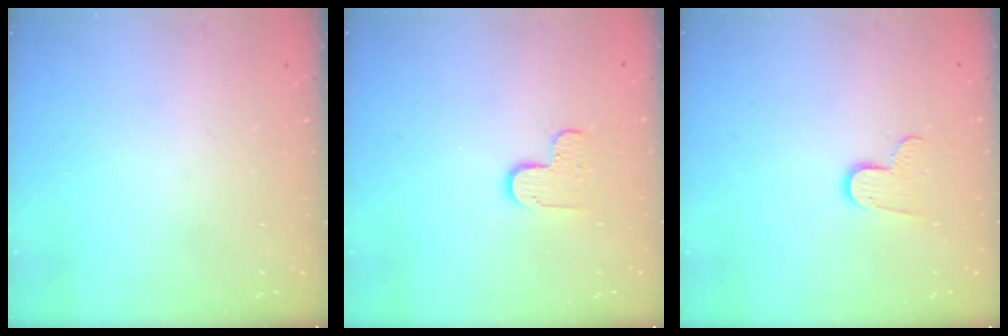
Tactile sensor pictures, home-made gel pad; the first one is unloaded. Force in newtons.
{"total": 5.5, "press": 5.5, "slide": 0.5}
{"total": 7.6, "press": 7.6, "slide": 0.5}